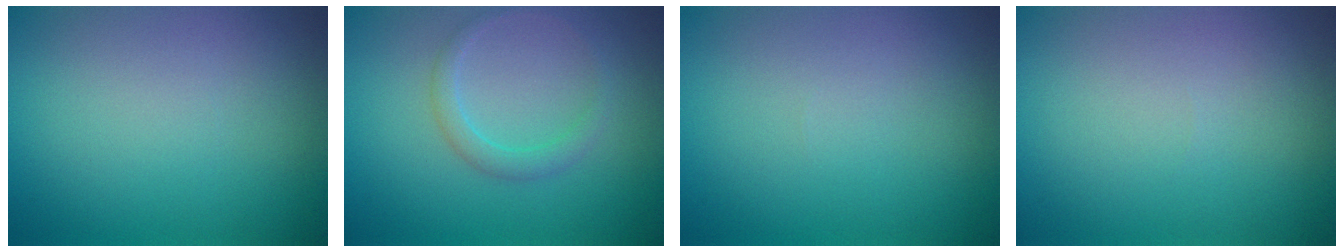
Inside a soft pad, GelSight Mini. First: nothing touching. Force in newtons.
{"total": 1.6, "press": 1.6, "slide": 0.0}
{"total": 0.0}
{"total": 0.0}